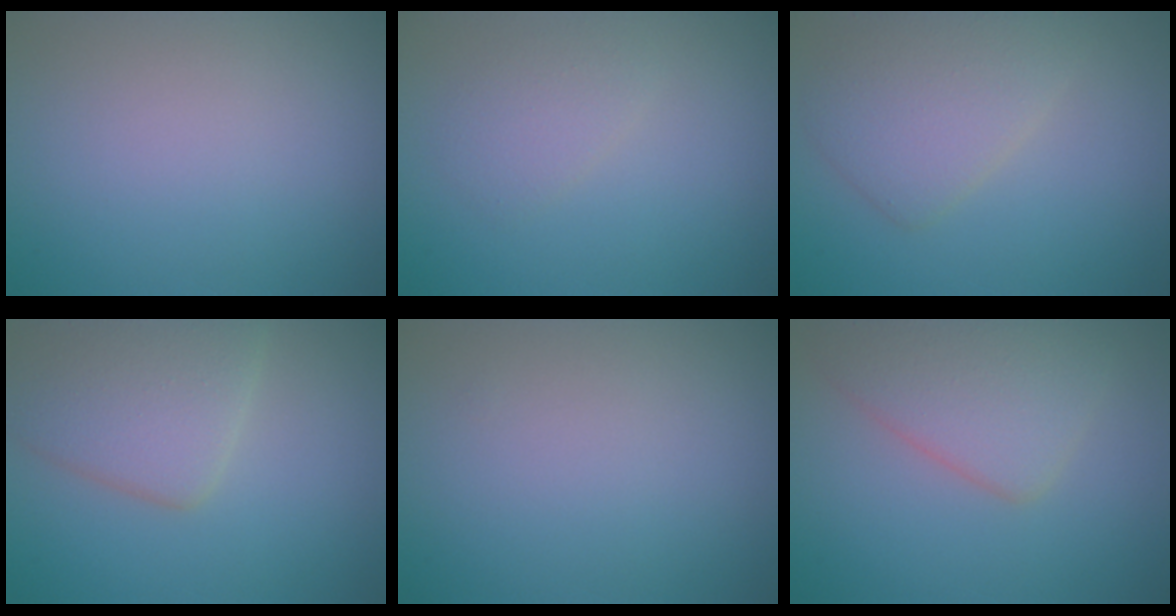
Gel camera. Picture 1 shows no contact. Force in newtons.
{"total": 1.6, "press": 1.6, "slide": 0.0}
{"total": 4.0, "press": 4.0, "slide": 0.1}
{"total": 5.2, "press": 5.1, "slide": 0.3}
{"total": 0.0}
{"total": 4.9, "press": 4.9, "slide": 0.2}